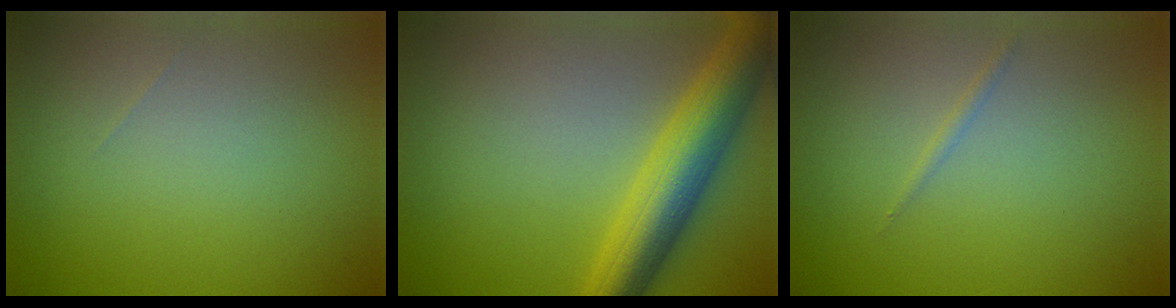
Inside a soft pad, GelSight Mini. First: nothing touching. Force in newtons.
{"total": 7.4, "press": 7.4, "slide": 0.2}
{"total": 0.6, "press": 0.6, "slide": 0.0}